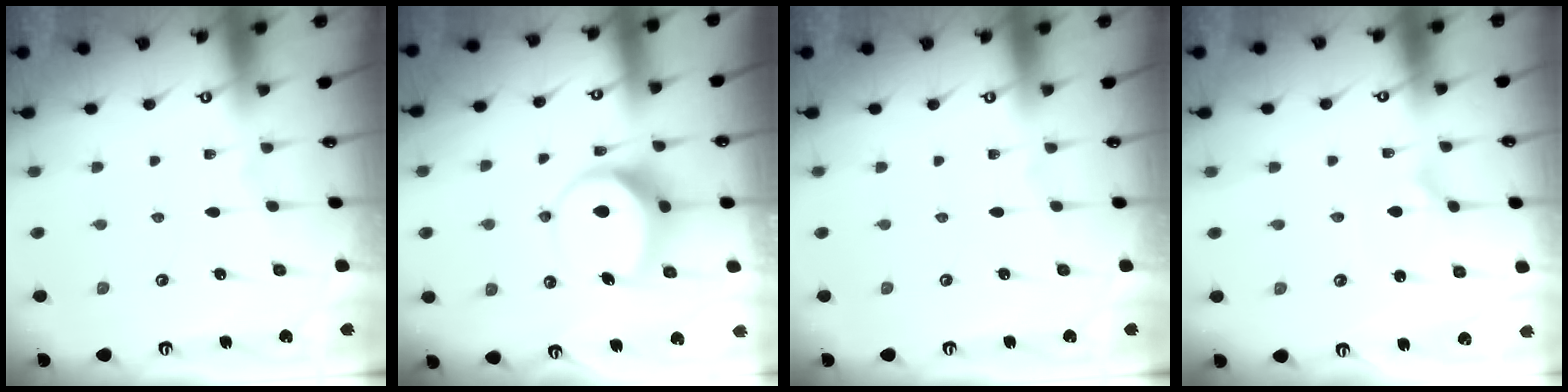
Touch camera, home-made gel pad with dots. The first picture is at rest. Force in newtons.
{"total": 8.7, "press": 8.6, "slide": 0.8}
{"total": 0.0}
{"total": 2.5, "press": 2.4, "slide": 0.4}